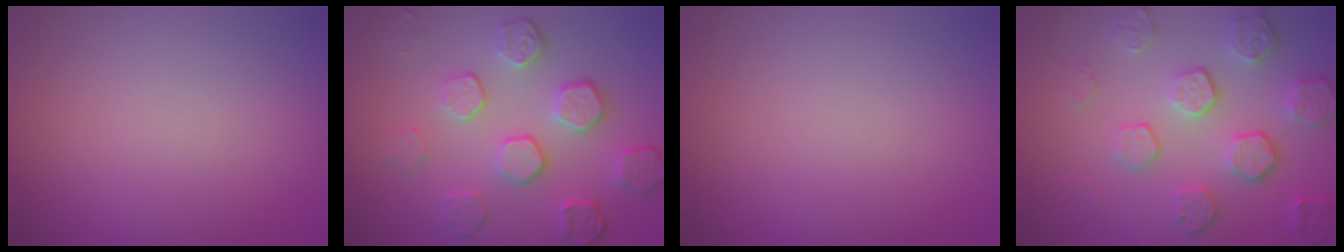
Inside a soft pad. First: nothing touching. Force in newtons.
{"total": 5.5, "press": 4.0, "slide": 3.8}
{"total": 0.0}
{"total": 5.4, "press": 4.1, "slide": 3.6}